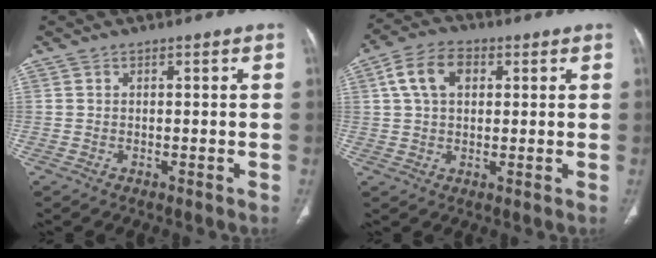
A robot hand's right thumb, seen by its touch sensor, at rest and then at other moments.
{"total": 8.1, "force": [2.4, 5.3, 5.7], "torque": [-0.104, 0.015, 0.039]}